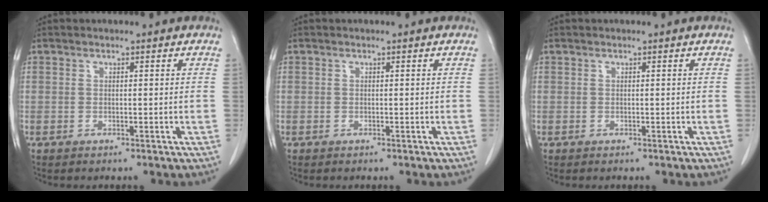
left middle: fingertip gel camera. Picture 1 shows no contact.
{"total": 0.0}
{"total": 0.0}